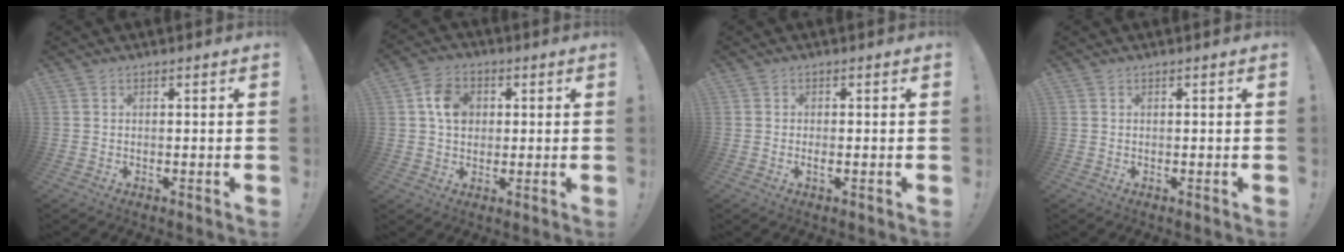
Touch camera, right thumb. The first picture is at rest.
{"total": 8.5, "force": [1.8, 6.8, 4.9], "torque": [-0.071, 0.011, 0.036]}
{"total": 1.3, "force": [-0.2, 0.0, 1.3], "torque": [-0.014, -0.006, -0.005]}
{"total": 0.0}